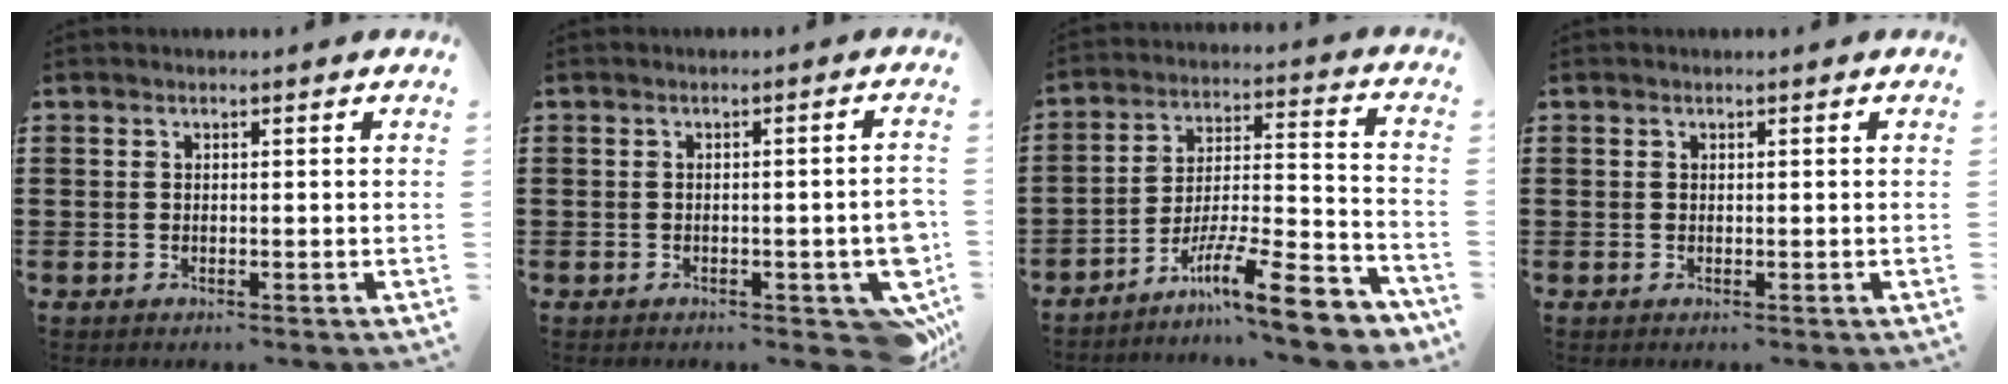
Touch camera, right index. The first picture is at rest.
{"total": 4.2, "force": [-1.9, 1.1, 3.6], "torque": [-0.033, -0.015, -0.034]}
{"total": 12.0, "force": [-9.3, 1.1, 7.5], "torque": [-0.109, 0.021, -0.171]}
{"total": 0.0}